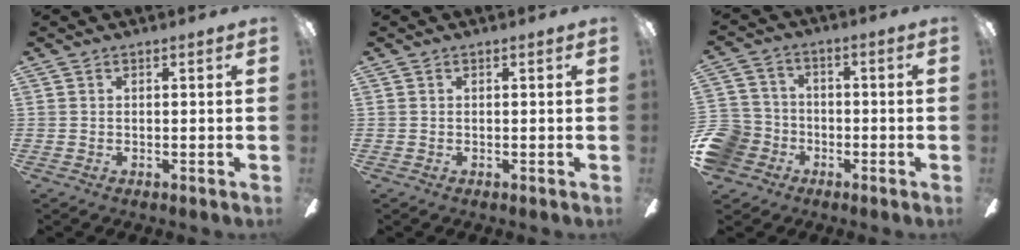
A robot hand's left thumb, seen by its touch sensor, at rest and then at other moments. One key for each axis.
{"total": 0.0}
{"total": 10.4, "fx": -4.6, "fy": 8.7, "fz": 3.5, "tx": -0.106, "ty": 0.039, "tz": -0.084}